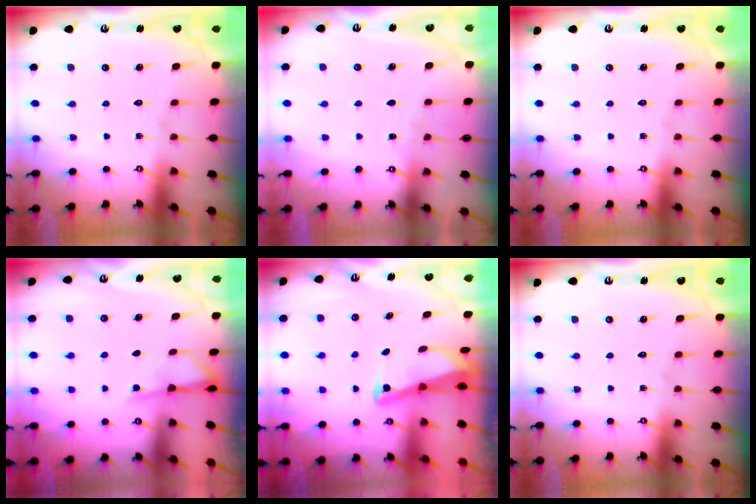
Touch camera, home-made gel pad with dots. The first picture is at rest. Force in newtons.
{"total": 2.1, "press": 2.1, "slide": 0.3}
{"total": 0.0}
{"total": 1.9, "press": 1.8, "slide": 0.4}
{"total": 2.9, "press": 2.9, "slide": 0.4}
{"total": 0.0}